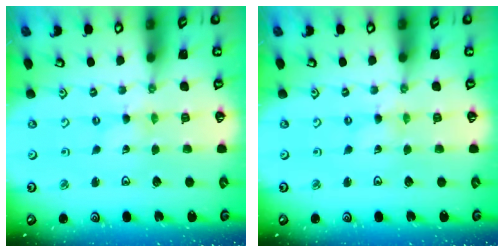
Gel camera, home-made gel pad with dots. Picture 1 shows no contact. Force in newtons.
{"total": 0.0}